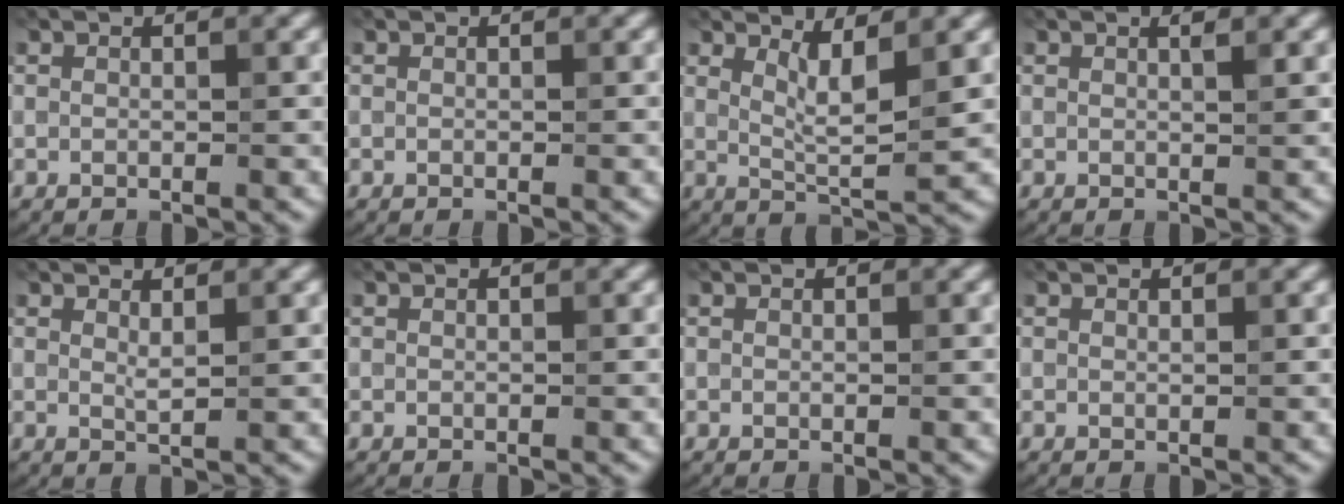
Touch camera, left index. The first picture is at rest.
{"total": 0.0}
{"total": 3.2, "force": [1.4, 0.6, 2.8], "torque": [-0.050, -0.011, 0.028]}
{"total": 1.1, "force": [0.5, 0.2, 1.0], "torque": [-0.010, 0.002, 0.006]}
{"total": 0.9, "force": [0.6, 0.1, 0.7], "torque": [-0.012, -0.003, 0.011]}
{"total": 0.0}
{"total": 0.0}
{"total": 0.0}